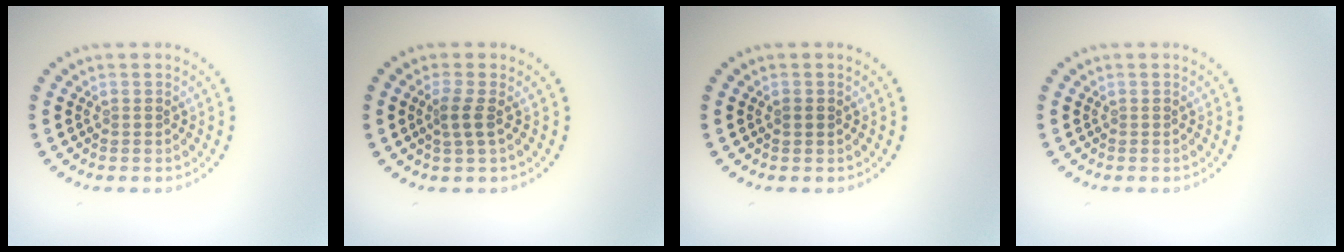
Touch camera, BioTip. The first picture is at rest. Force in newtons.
{"total": 1.6, "press": 1.2, "slide": 1.0}
{"total": 0.8, "press": 0.8, "slide": 0.0}
{"total": 0.0}